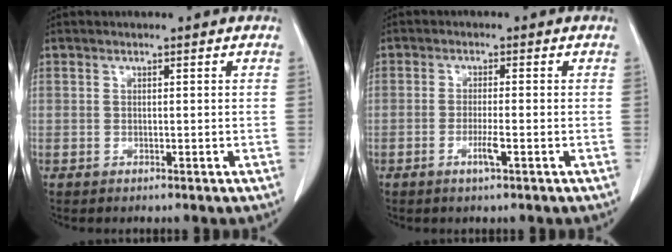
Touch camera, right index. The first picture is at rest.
{"total": 2.7, "force": [-1.2, 0.0, 2.4], "torque": [-0.048, -0.003, -0.023]}